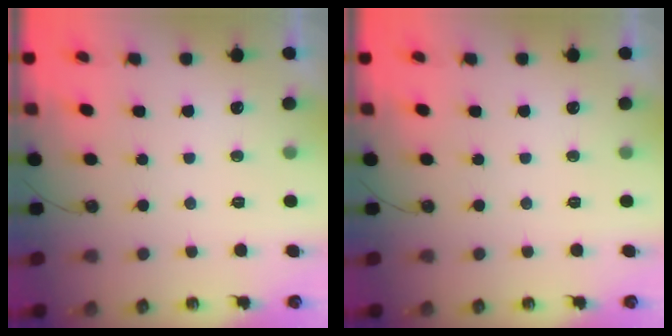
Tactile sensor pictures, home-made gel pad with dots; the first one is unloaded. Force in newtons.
{"total": 0.0}